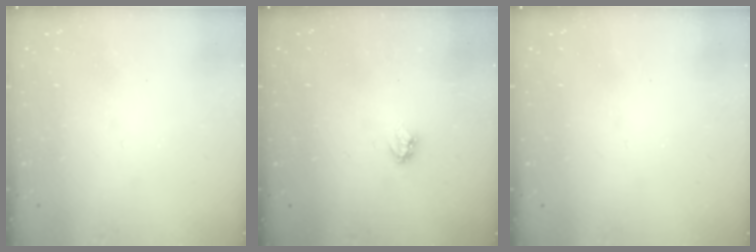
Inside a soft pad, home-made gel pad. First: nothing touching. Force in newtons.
{"total": 3.0, "press": 2.9, "slide": 0.4}
{"total": 0.0}